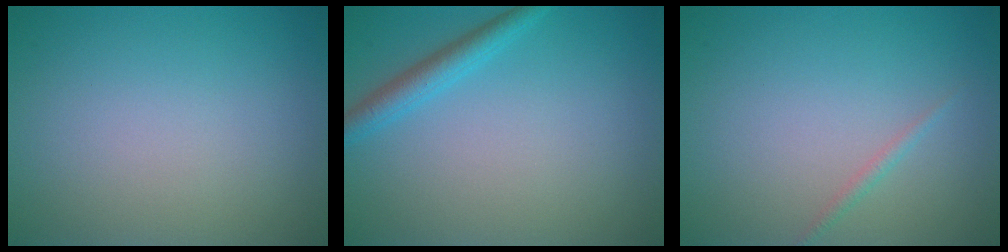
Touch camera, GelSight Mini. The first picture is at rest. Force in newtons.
{"total": 2.3, "press": 2.3, "slide": 0.2}
{"total": 0.7, "press": 0.7, "slide": 0.1}